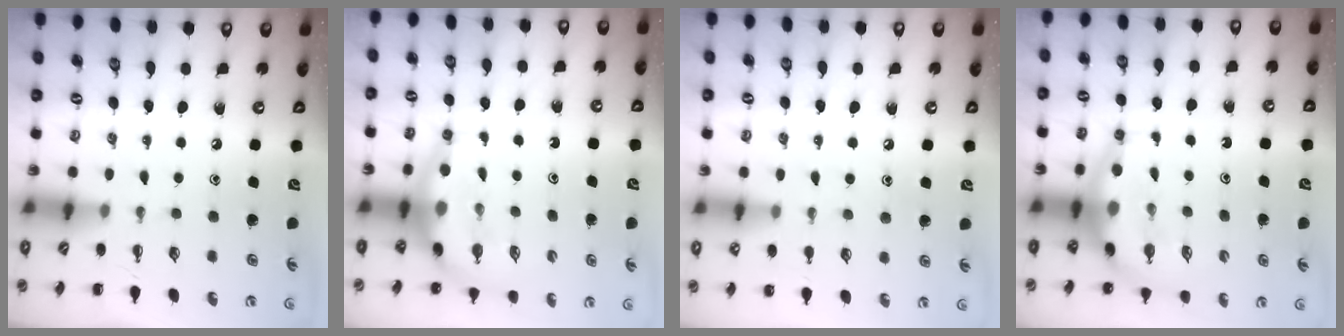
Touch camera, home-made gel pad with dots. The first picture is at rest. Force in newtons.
{"total": 7.2, "press": 7.2, "slide": 1.1}
{"total": 6.9, "press": 6.6, "slide": 1.8}
{"total": 7.2, "press": 7.2, "slide": 1.1}